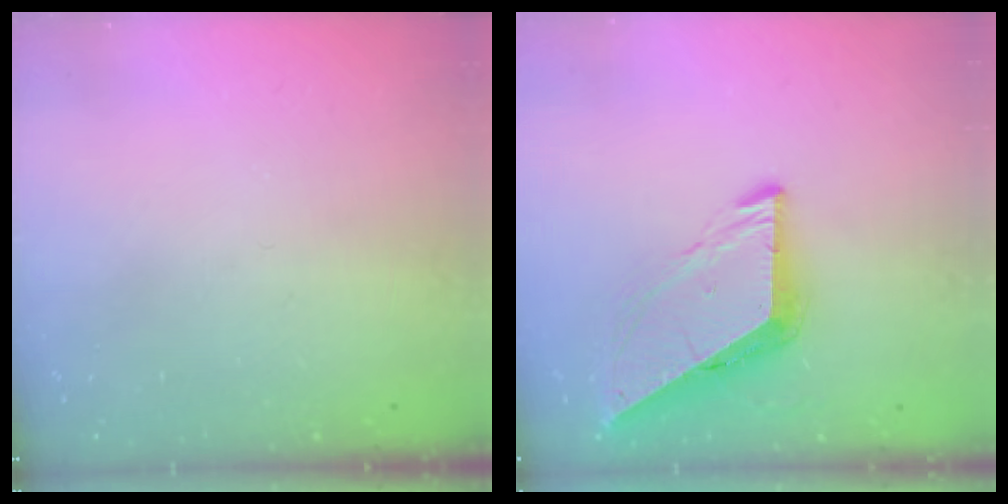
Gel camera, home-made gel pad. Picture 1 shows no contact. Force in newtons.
{"total": 8.9, "press": 8.9, "slide": 1.0}